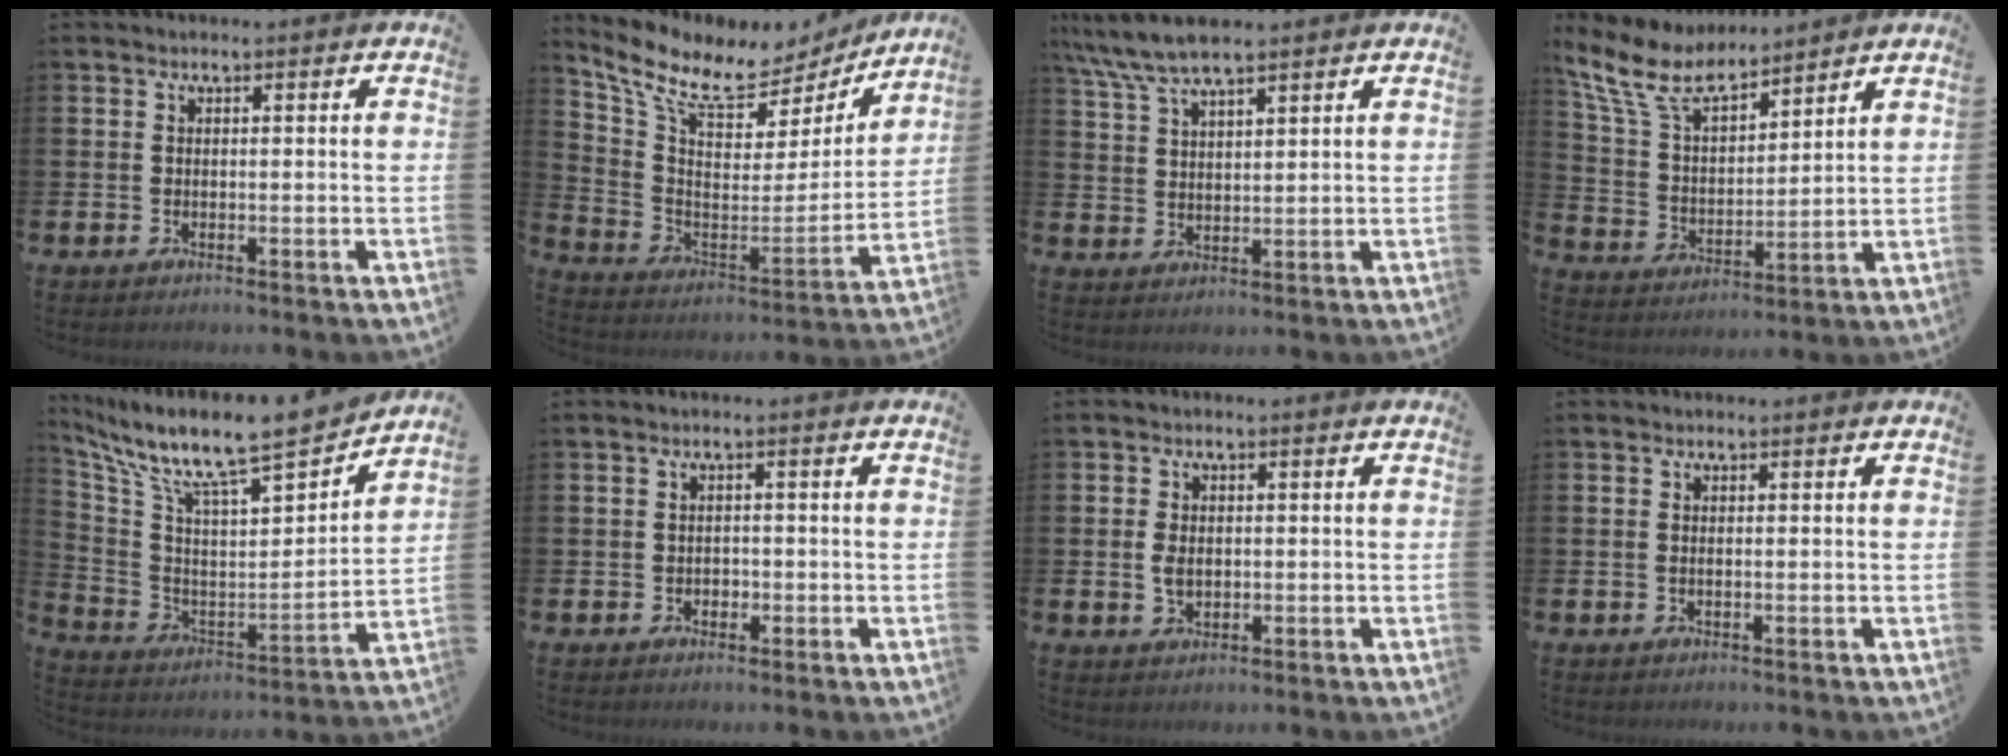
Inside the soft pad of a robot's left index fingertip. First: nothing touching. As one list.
[{"total": 9.5, "force": [8.0, 3.8, 3.4], "torque": [-0.108, -0.056, 0.136]}, {"total": 6.9, "force": [6.1, 1.3, 3.0], "torque": [-0.078, -0.014, 0.112]}, {"total": 8.9, "force": [7.7, 3.0, 3.3], "torque": [-0.102, -0.039, 0.139]}, {"total": 10.8, "force": [9.4, 1.5, 5.1], "torque": [-0.134, -0.078, 0.152]}, {"total": 1.0, "force": [-0.2, 0.9, 0.4], "torque": [-0.005, 0.004, -0.006]}, {"total": 2.8, "force": [0.0, 1.9, 2.0], "torque": [-0.033, 0.005, -0.002]}, {"total": 0.0}]